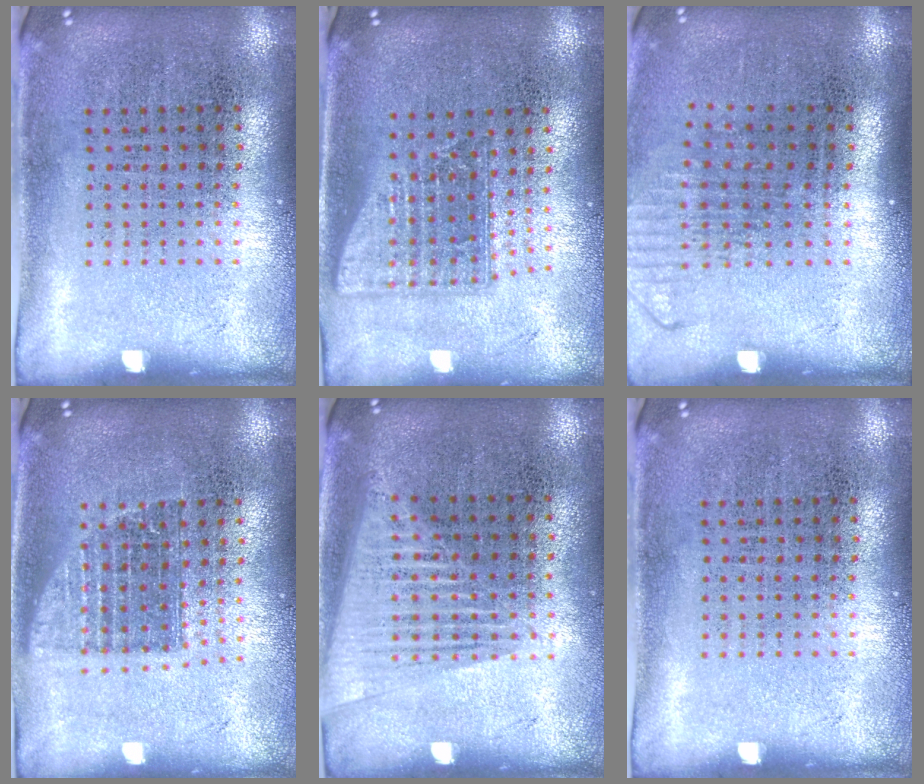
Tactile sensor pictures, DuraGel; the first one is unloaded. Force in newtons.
{"total": 1.5, "press": 1.2, "slide": 0.9}
{"total": 1.3, "press": 1.0, "slide": 0.7}
{"total": 1.3, "press": 1.1, "slide": 0.7}
{"total": 1.6, "press": 1.4, "slide": 0.6}
{"total": 0.0}